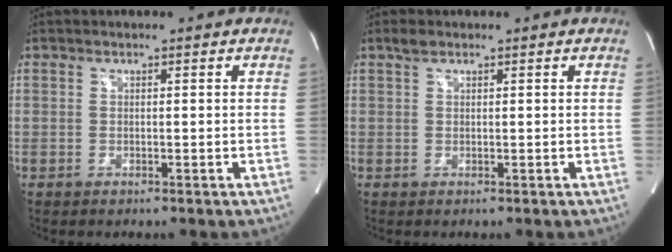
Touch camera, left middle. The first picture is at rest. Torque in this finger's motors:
{"motor_torque": [0.26, 0.18, -0.10, 0.02]}